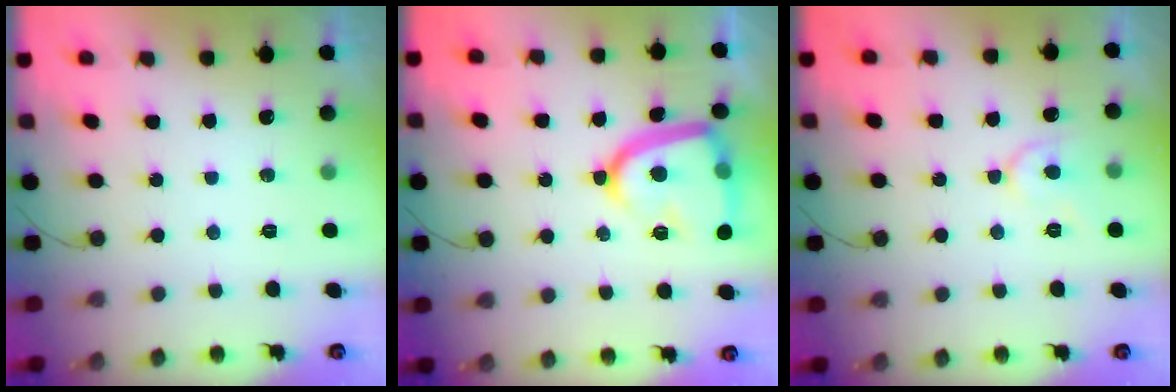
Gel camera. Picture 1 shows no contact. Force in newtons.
{"total": 17.0, "press": 16.9, "slide": 1.2}
{"total": 7.0, "press": 6.9, "slide": 0.8}